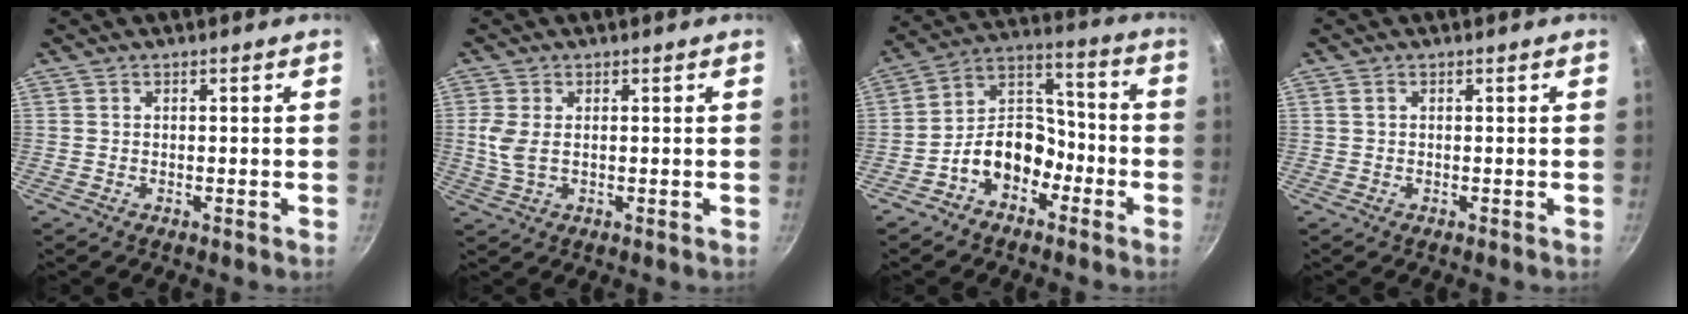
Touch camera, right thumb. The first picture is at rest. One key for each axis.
{"total": 4.2, "fx": 0.3, "fy": 2.3, "fz": 3.5, "tx": -0.094, "ty": -0.002, "tz": 0.009}
{"total": 12.0, "fx": -5.1, "fy": 8.3, "fz": 7.1, "tx": -0.092, "ty": 0.068, "tz": -0.099}
{"total": 0.7, "fx": 0.2, "fy": 0.5, "fz": 0.5, "tx": -0.013, "ty": 0.003, "tz": 0.004}